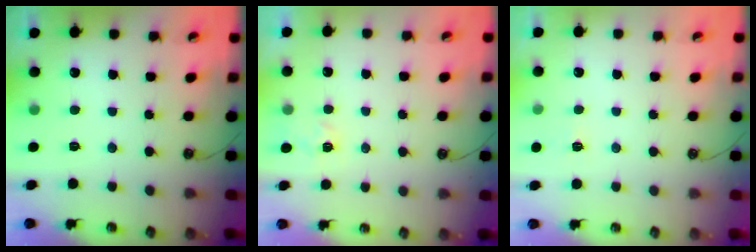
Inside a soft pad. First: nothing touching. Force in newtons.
{"total": 3.5, "press": 3.5, "slide": 0.3}
{"total": 2.3, "press": 2.3, "slide": 0.3}